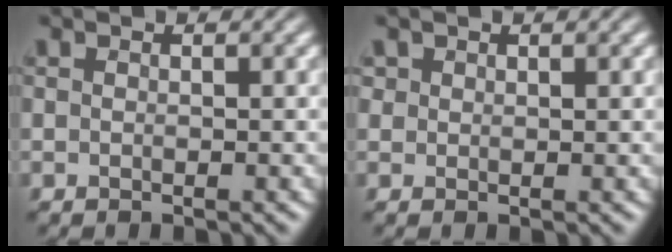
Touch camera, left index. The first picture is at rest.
{"total": 1.0, "force": [0.7, 0.7, 0.2], "torque": [-0.002, 0.000, 0.012]}